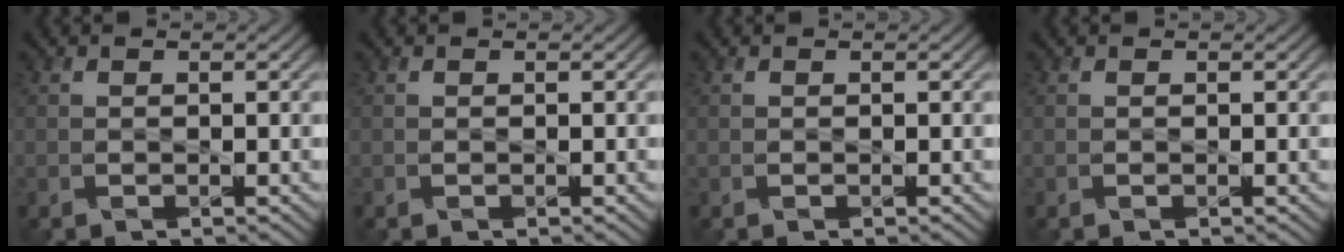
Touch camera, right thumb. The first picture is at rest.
{"total": 0.0}
{"total": 0.0}
{"total": 0.0}